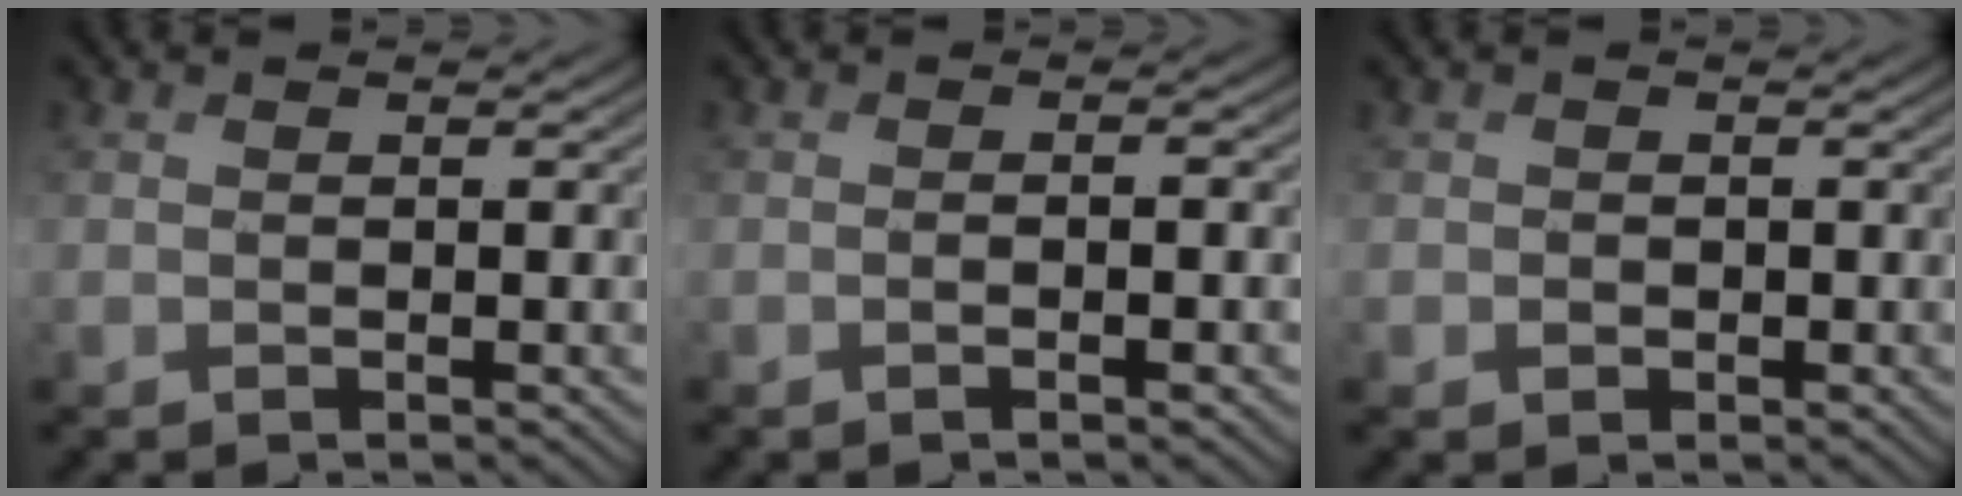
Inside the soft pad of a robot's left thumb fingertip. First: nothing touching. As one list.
[{"total": 1.8, "force": [-0.7, 0.3, 1.6], "torque": [-0.027, 0.004, -0.013]}, {"total": 1.2, "force": [-0.2, 1.2, 0.2], "torque": [0.002, -0.006, -0.009]}]